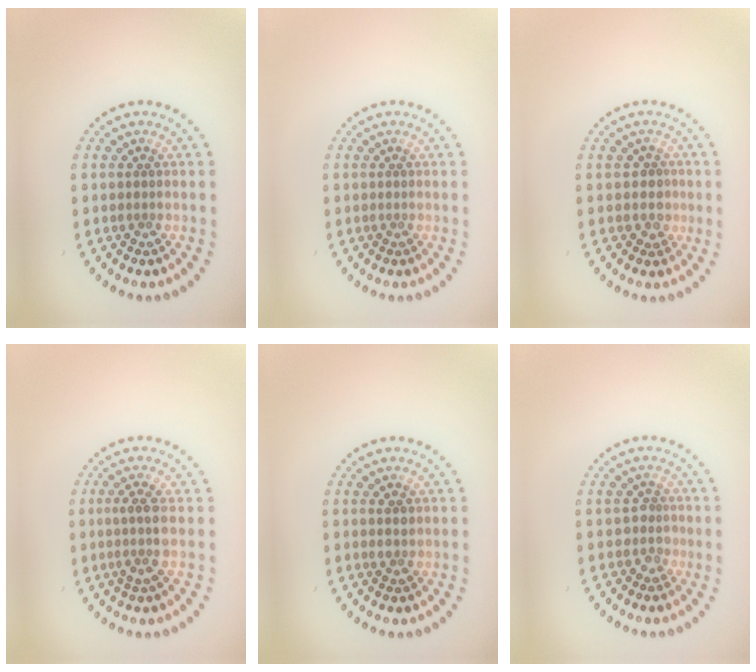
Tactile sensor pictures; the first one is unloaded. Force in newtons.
{"total": 0.0}
{"total": 1.3, "press": 0.9, "slide": 0.9}
{"total": 2.0, "press": 1.6, "slide": 1.1}
{"total": 1.1, "press": 1.0, "slide": 0.4}
{"total": 1.3, "press": 1.0, "slide": 0.9}